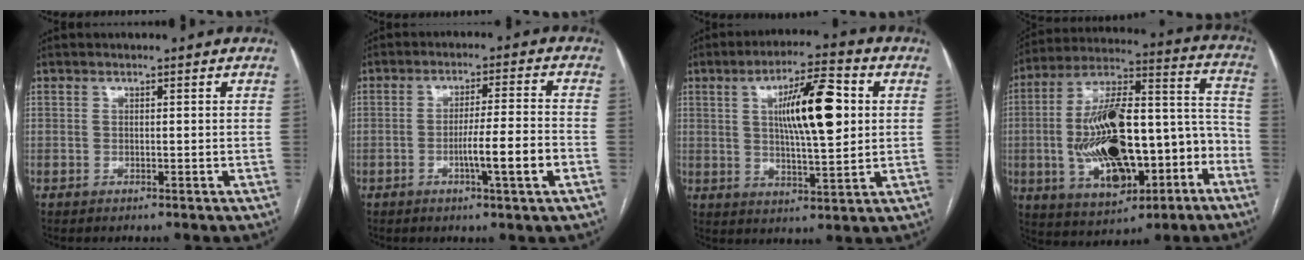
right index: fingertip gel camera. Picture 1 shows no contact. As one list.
[{"total": 7.8, "force": [-2.7, -0.4, 7.3], "torque": [-0.116, -0.001, -0.045]}, {"total": 12.6, "force": [2.7, 2.5, 12.1], "torque": [-0.202, 0.012, 0.043]}, {"total": 23.5, "force": [-6.0, 9.5, 20.7], "torque": [-0.377, 0.027, -0.077]}]